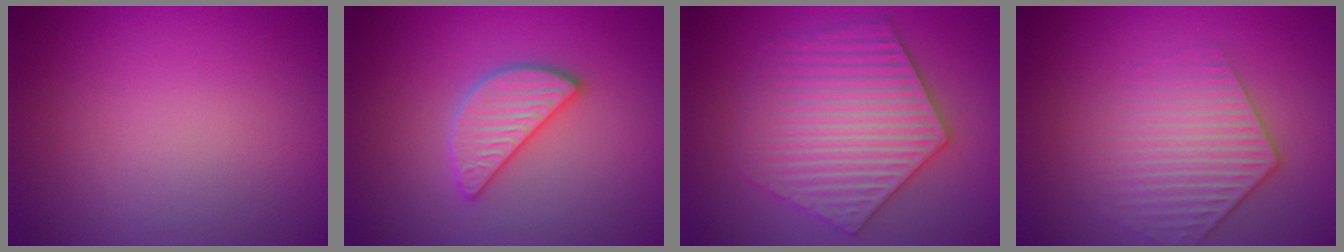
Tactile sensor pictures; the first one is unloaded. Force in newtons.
{"total": 3.0, "press": 3.0, "slide": 0.2}
{"total": 6.1, "press": 6.1, "slide": 0.8}
{"total": 3.2, "press": 3.1, "slide": 0.9}